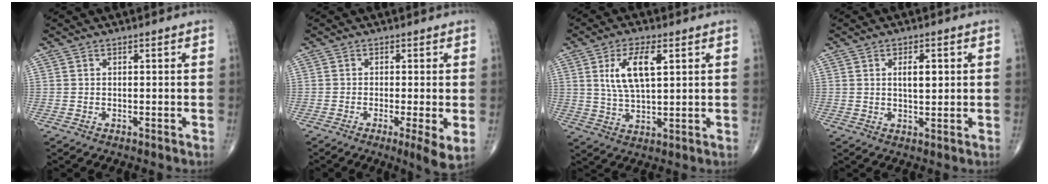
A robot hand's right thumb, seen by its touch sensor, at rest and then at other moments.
{"total": 5.0, "force": [-1.1, 0.6, 4.8], "torque": [-0.084, -0.015, -0.022]}
{"total": 9.5, "force": [2.8, 4.0, 8.1], "torque": [-0.151, -0.004, 0.055]}
{"total": 3.9, "force": [0.9, 1.6, 3.4], "torque": [-0.050, -0.004, 0.014]}